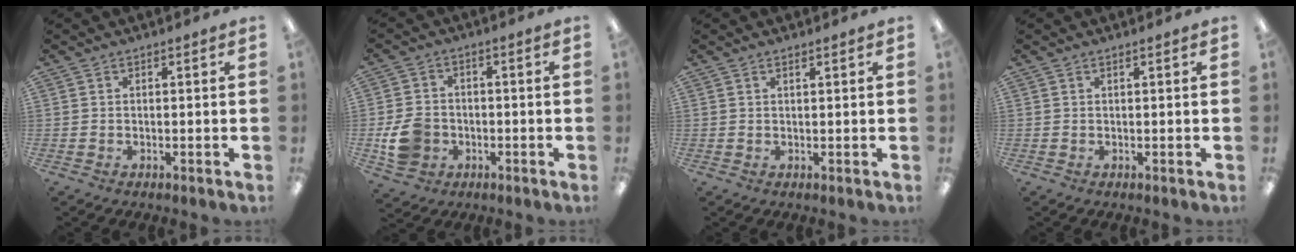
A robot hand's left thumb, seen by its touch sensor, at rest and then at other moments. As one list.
[{"total": 8.3, "force": [-2.2, 6.9, 4.0], "torque": [-0.077, 0.014, -0.039]}, {"total": 1.0, "force": [0.8, 0.2, 0.6], "torque": [-0.013, 0.000, 0.014]}, {"total": 0.5, "force": [0.4, 0.0, 0.3], "torque": [-0.007, 0.002, 0.006]}]